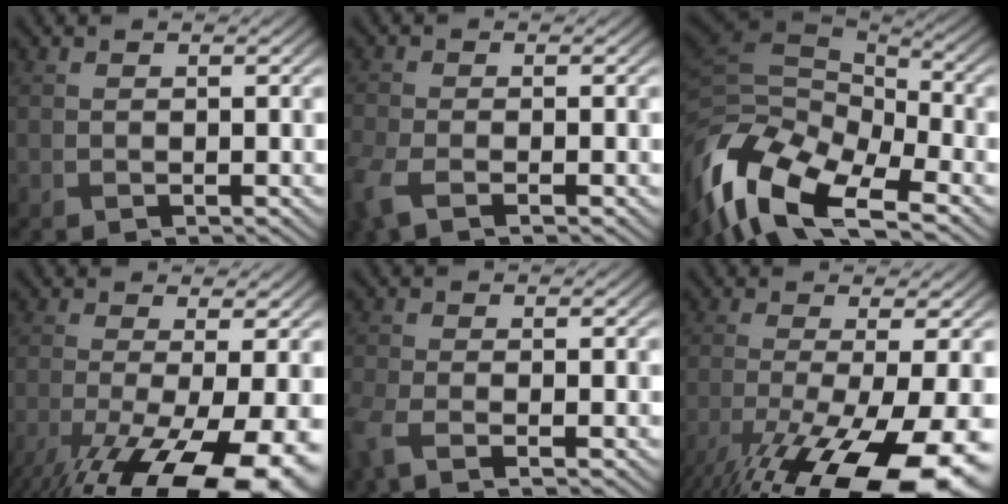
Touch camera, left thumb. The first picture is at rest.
{"total": 4.2, "force": [-2.5, 1.4, 3.0], "torque": [-0.082, -0.016, -0.055]}
{"total": 15.4, "force": [-8.5, 7.3, 10.6], "torque": [-0.261, -0.036, -0.139]}
{"total": 15.3, "force": [-7.7, 4.7, 12.3], "torque": [-0.236, -0.029, -0.109]}
{"total": 3.9, "force": [-2.2, 1.0, 3.0], "torque": [-0.073, -0.012, -0.053]}
{"total": 16.4, "force": [-9.0, 4.3, 13.0], "torque": [-0.242, -0.032, -0.136]}